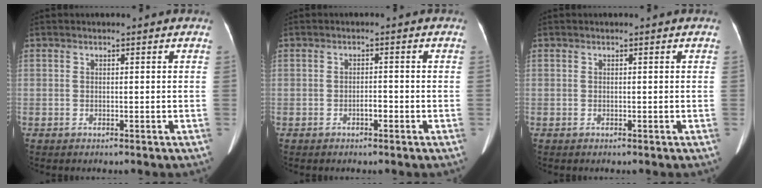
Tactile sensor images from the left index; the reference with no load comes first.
{"total": 1.4, "force": [-0.8, 0.5, 1.0], "torque": [-0.015, 0.003, -0.011]}
{"total": 0.0}